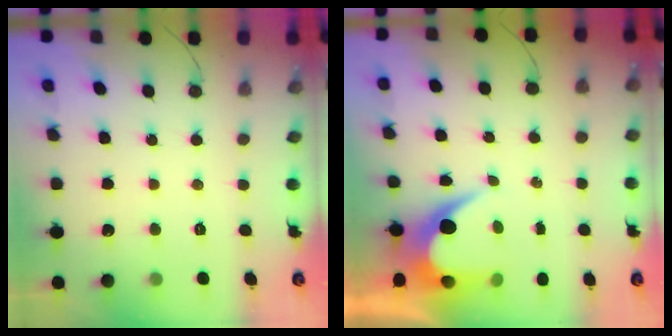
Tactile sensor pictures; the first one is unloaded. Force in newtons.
{"total": 6.8, "press": 6.8, "slide": 0.4}